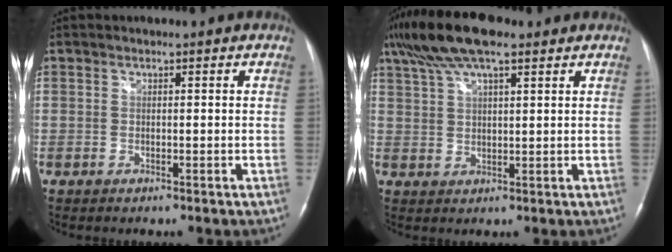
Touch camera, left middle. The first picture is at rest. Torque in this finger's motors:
{"motor_torque": [1.08, -0.55, 0.20, 0.14]}